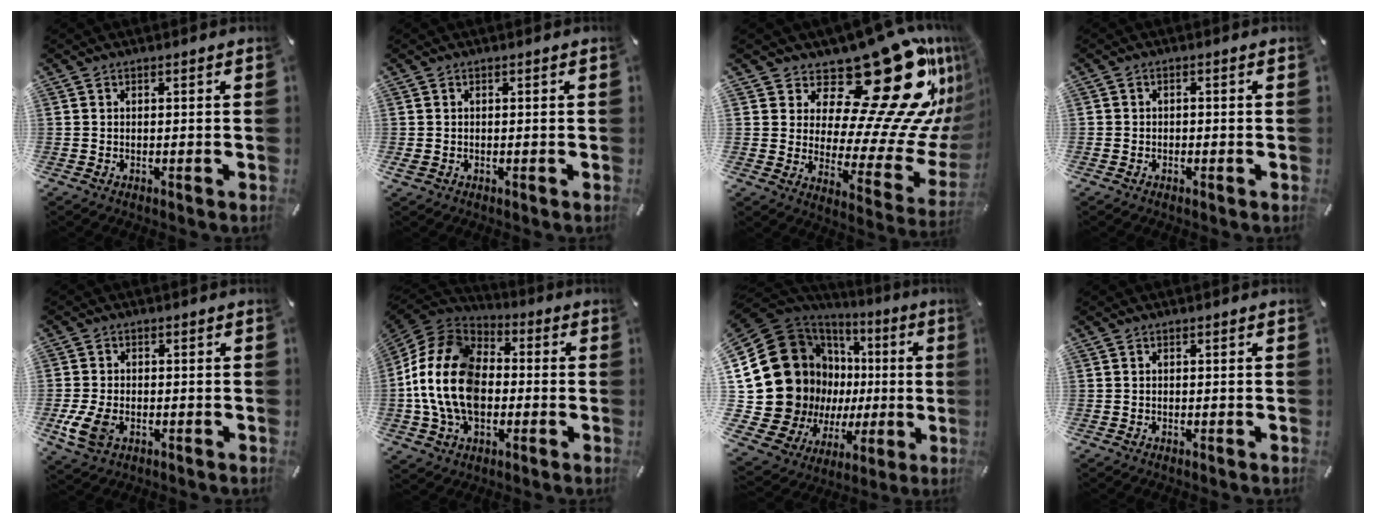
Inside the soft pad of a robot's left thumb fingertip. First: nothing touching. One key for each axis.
{"total": 0.6, "fx": 0.1, "fy": 0.6, "fz": 0.0, "tx": 0.000, "ty": 0.007, "tz": 0.001}
{"total": 30.2, "fx": 16.5, "fy": 13.2, "fz": 21.6, "tx": -0.307, "ty": -0.142, "tz": 0.296}
{"total": 0.8, "fx": -0.4, "fy": 0.7, "fz": 0.2, "tx": -0.003, "ty": 0.003, "tz": -0.009}
{"total": 7.0, "fx": -1.6, "fy": 5.2, "fz": 4.4, "tx": -0.101, "ty": 0.001, "tz": -0.030}
{"total": 18.2, "fx": -2.5, "fy": 13.2, "fz": 12.3, "tx": -0.267, "ty": 0.028, "tz": -0.051}
{"total": 28.7, "fx": 2.6, "fy": 21.4, "fz": 18.9, "tx": -0.343, "ty": -0.057, "tz": 0.096}
{"total": 0.0}